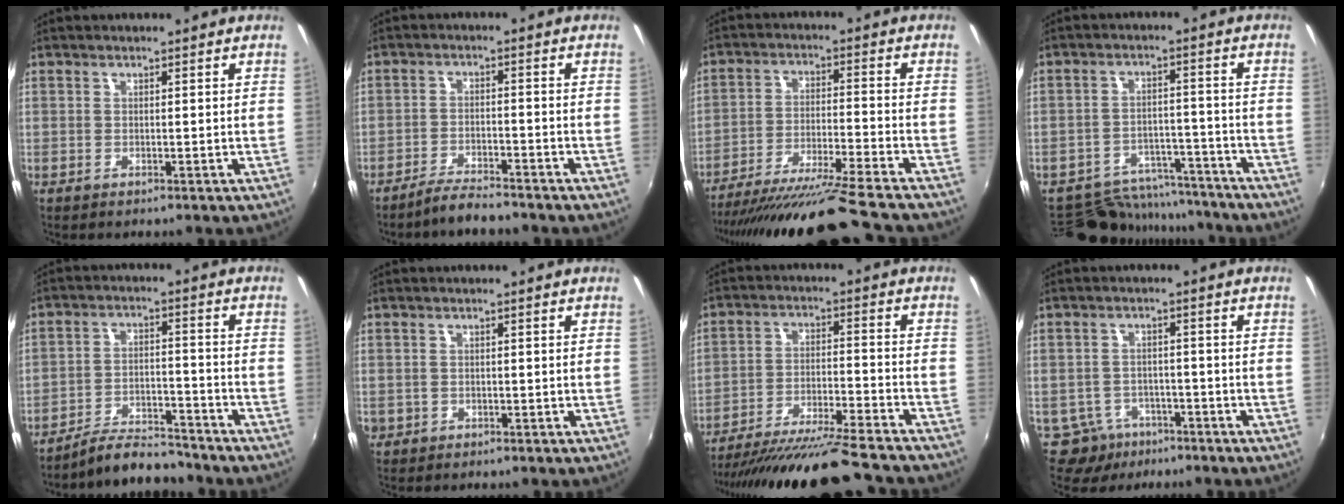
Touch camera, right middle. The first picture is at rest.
{"total": 5.1, "force": [-4.6, 0.6, 2.0], "torque": [-0.059, -0.004, -0.083]}
{"total": 17.5, "force": [-15.7, -2.0, 7.5], "torque": [-0.147, -0.037, -0.260]}
{"total": 14.7, "force": [-13.2, 5.5, 3.4], "torque": [-0.083, 0.028, -0.180]}
{"total": 8.6, "force": [-8.2, 1.3, 2.1], "torque": [-0.058, 0.007, -0.131]}
{"total": 2.0, "force": [-0.3, 1.9, 0.6], "torque": [-0.012, -0.004, -0.003]}
{"total": 20.5, "force": [-18.5, 0.8, 8.8], "torque": [-0.167, -0.043, -0.285]}
{"total": 6.4, "force": [-4.0, 4.8, 1.1], "torque": [-0.036, 0.008, -0.058]}